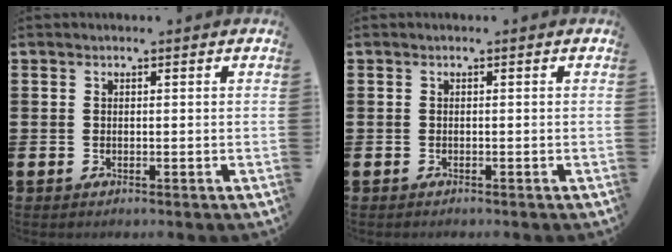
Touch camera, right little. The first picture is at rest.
{"total": 0.0}